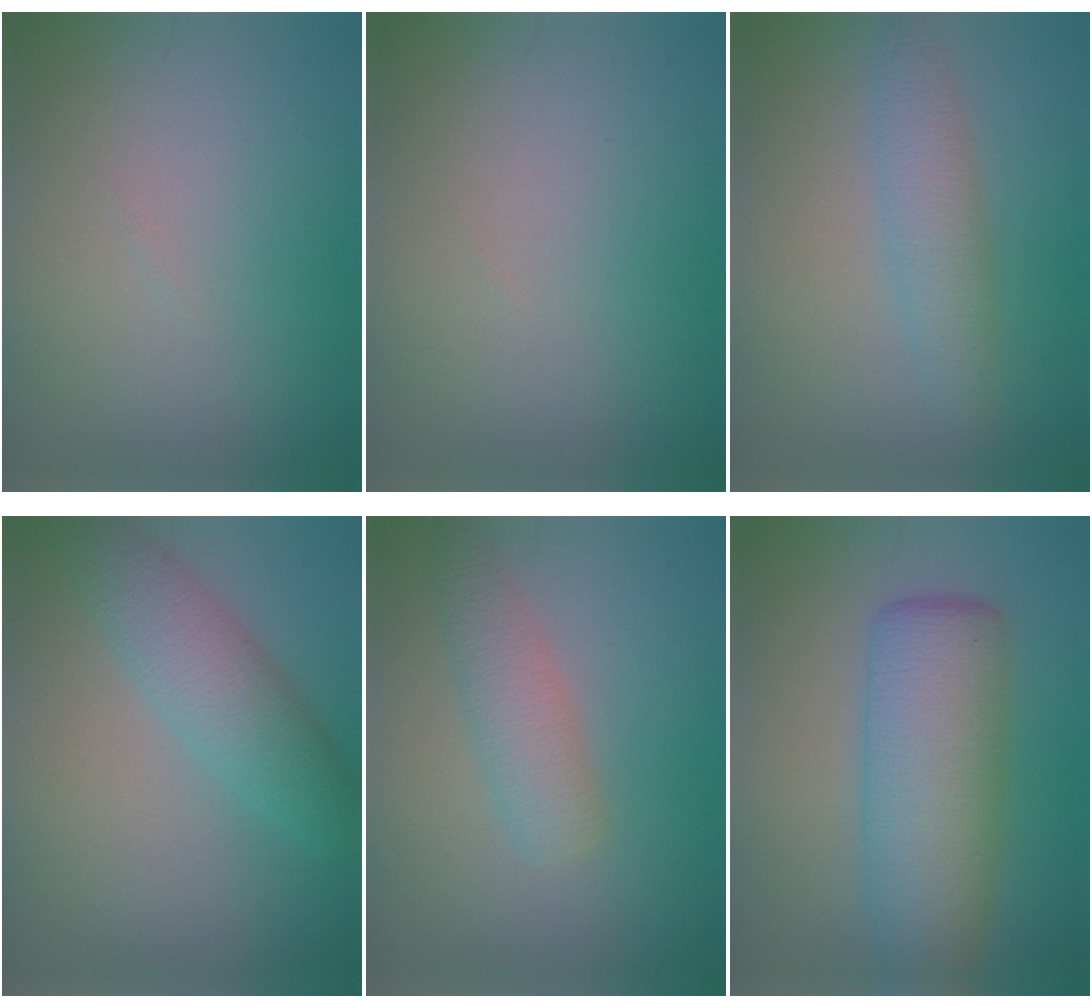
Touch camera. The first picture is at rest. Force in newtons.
{"total": 0.0}
{"total": 3.0, "press": 3.0, "slide": 0.1}
{"total": 4.5, "press": 4.5, "slide": 0.2}
{"total": 3.0, "press": 3.0, "slide": 0.2}
{"total": 7.8, "press": 7.8, "slide": 0.4}